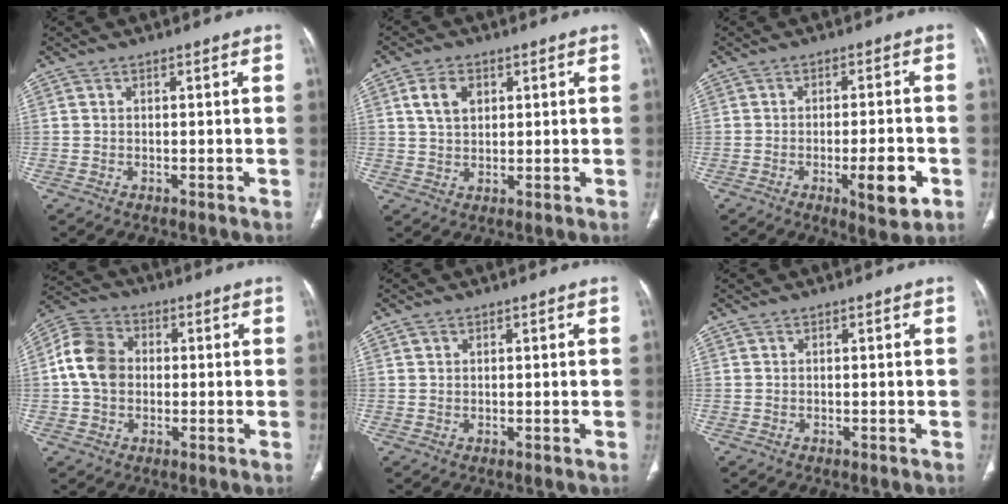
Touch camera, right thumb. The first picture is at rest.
{"total": 5.6, "force": [2.0, 3.8, 3.5], "torque": [-0.050, -0.005, 0.037]}
{"total": 7.9, "force": [-2.9, 2.0, 7.0], "torque": [-0.099, 0.003, -0.037]}
{"total": 9.8, "force": [0.4, 7.9, 5.8], "torque": [-0.093, 0.024, -0.002]}
{"total": 1.1, "force": [0.7, 0.8, 0.3], "torque": [0.000, -0.004, 0.013]}
{"total": 0.0}